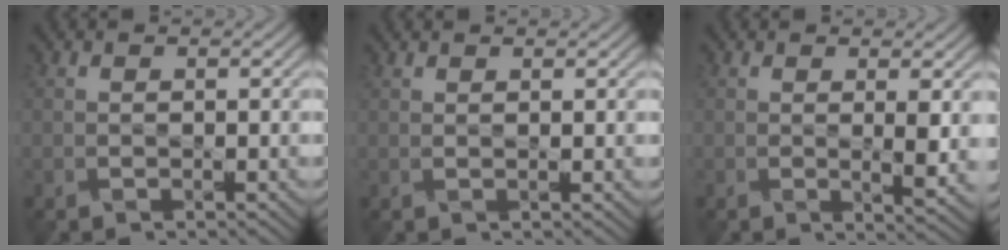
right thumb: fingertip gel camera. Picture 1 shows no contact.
{"total": 1.2, "force": [1.0, -0.5, 0.3], "torque": [-0.009, 0.006, 0.020]}
{"total": 3.1, "force": [0.5, 0.3, 3.0], "torque": [-0.052, -0.001, 0.013]}